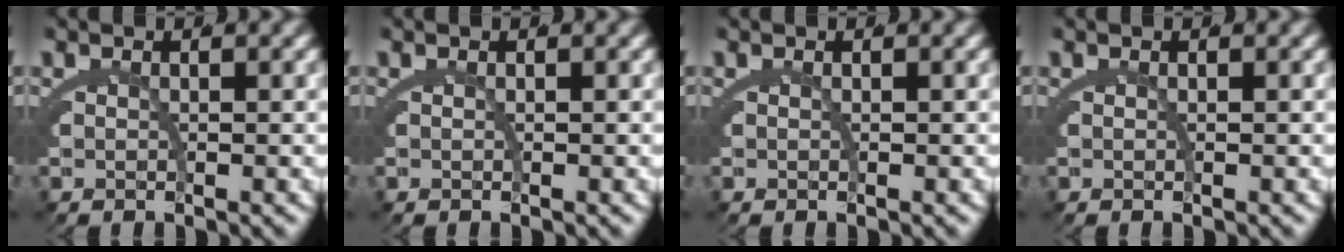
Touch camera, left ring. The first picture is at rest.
{"total": 0.0}
{"total": 0.0}
{"total": 0.0}